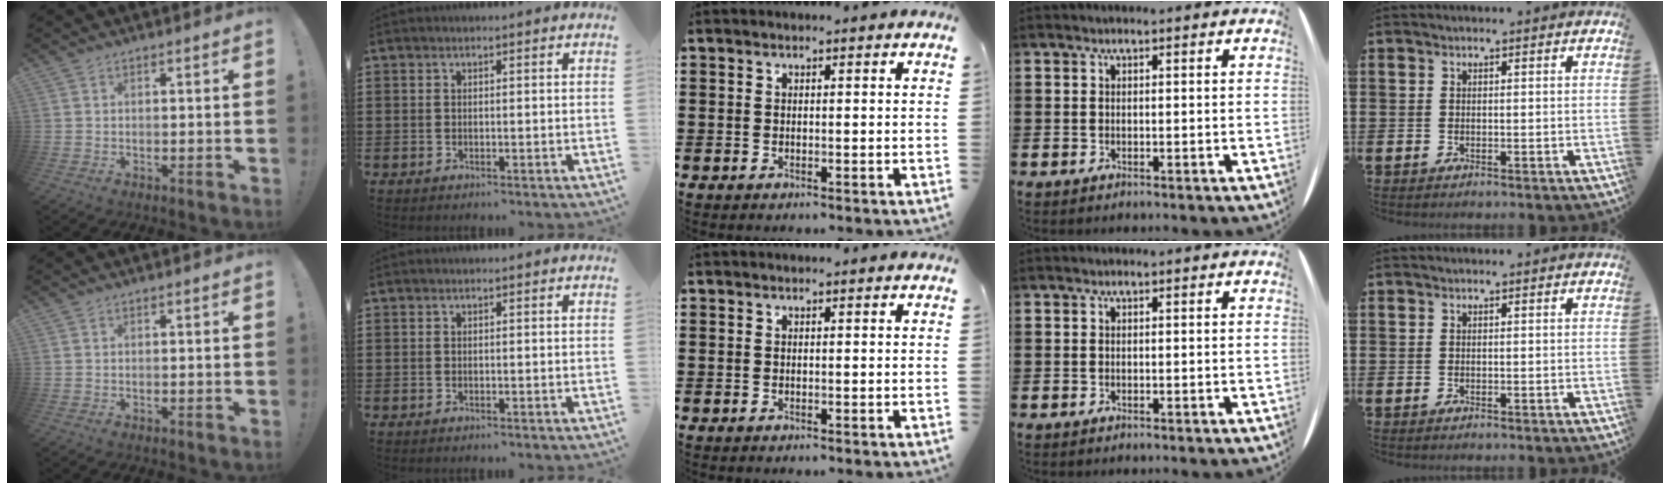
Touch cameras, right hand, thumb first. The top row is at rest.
{}